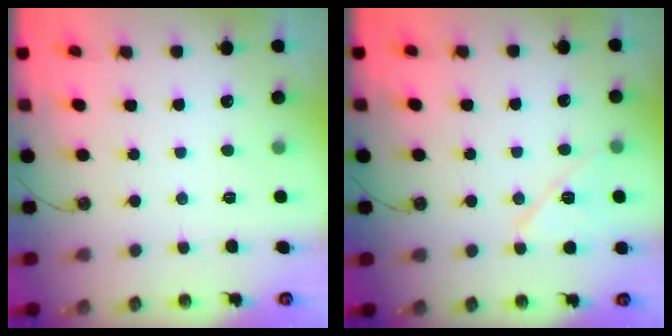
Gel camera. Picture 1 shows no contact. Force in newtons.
{"total": 9.4, "press": 9.4, "slide": 0.7}